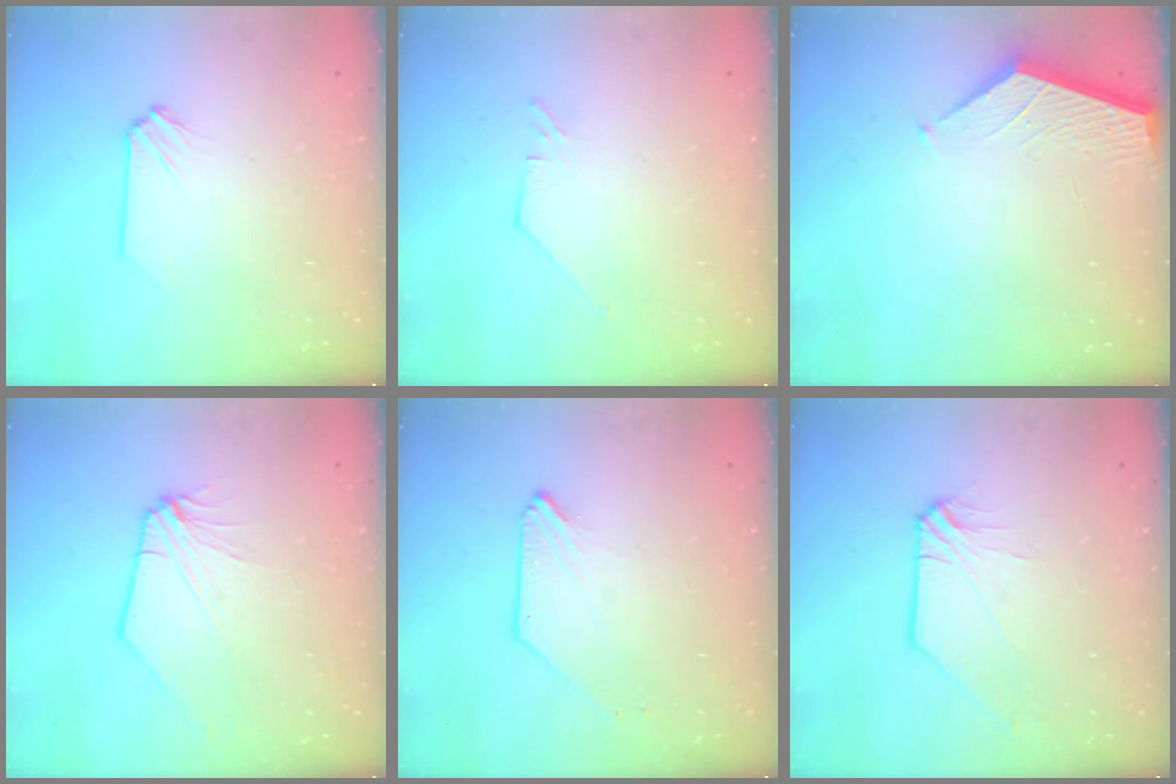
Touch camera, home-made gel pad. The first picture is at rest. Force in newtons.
{"total": 1.2, "press": 1.1, "slide": 0.1}
{"total": 2.1, "press": 2.1, "slide": 0.2}
{"total": 0.0}
{"total": 0.0}
{"total": 1.0, "press": 0.9, "slide": 0.2}